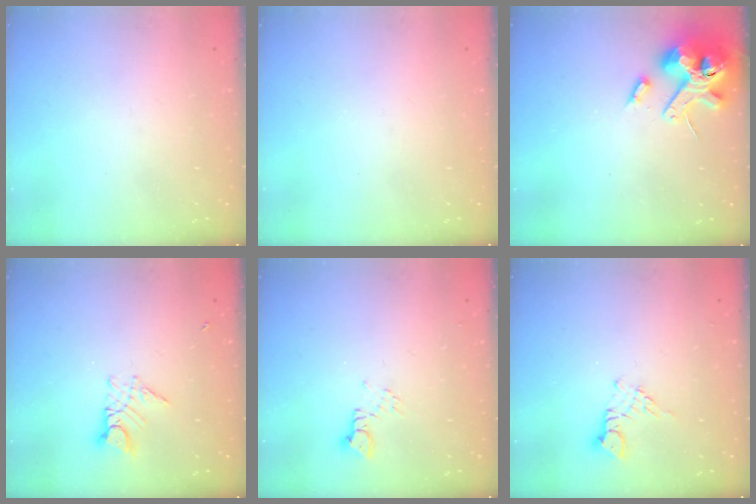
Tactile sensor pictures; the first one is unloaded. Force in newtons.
{"total": 0.0}
{"total": 13.6, "press": 13.5, "slide": 2.1}
{"total": 7.6, "press": 7.6, "slide": 0.8}
{"total": 2.1, "press": 2.1, "slide": 0.3}
{"total": 3.6, "press": 3.5, "slide": 0.4}